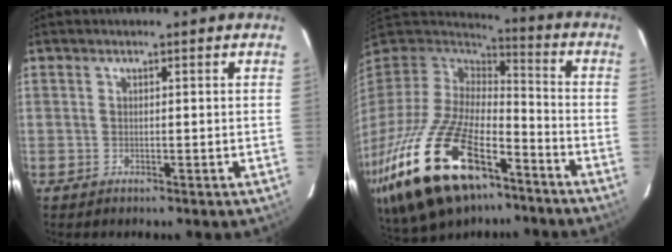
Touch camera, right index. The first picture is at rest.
{"total": 31.6, "force": [-18.3, 14.2, 21.5], "torque": [-0.449, -0.057, -0.302]}